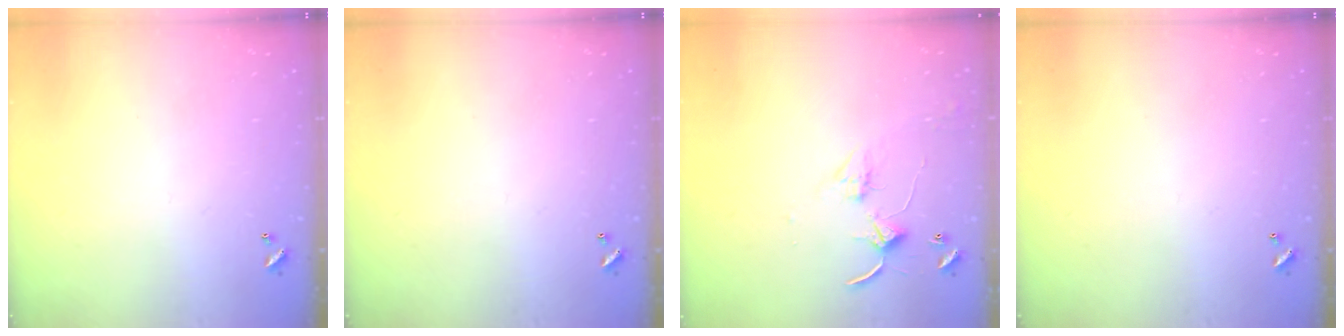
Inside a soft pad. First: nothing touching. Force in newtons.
{"total": 0.0}
{"total": 2.8, "press": 2.8, "slide": 0.4}
{"total": 0.0}